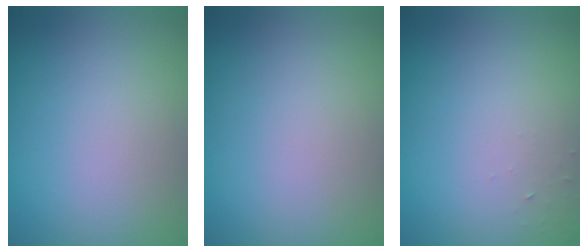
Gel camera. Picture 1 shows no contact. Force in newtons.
{"total": 0.0}
{"total": 0.6, "press": 0.6, "slide": 0.1}